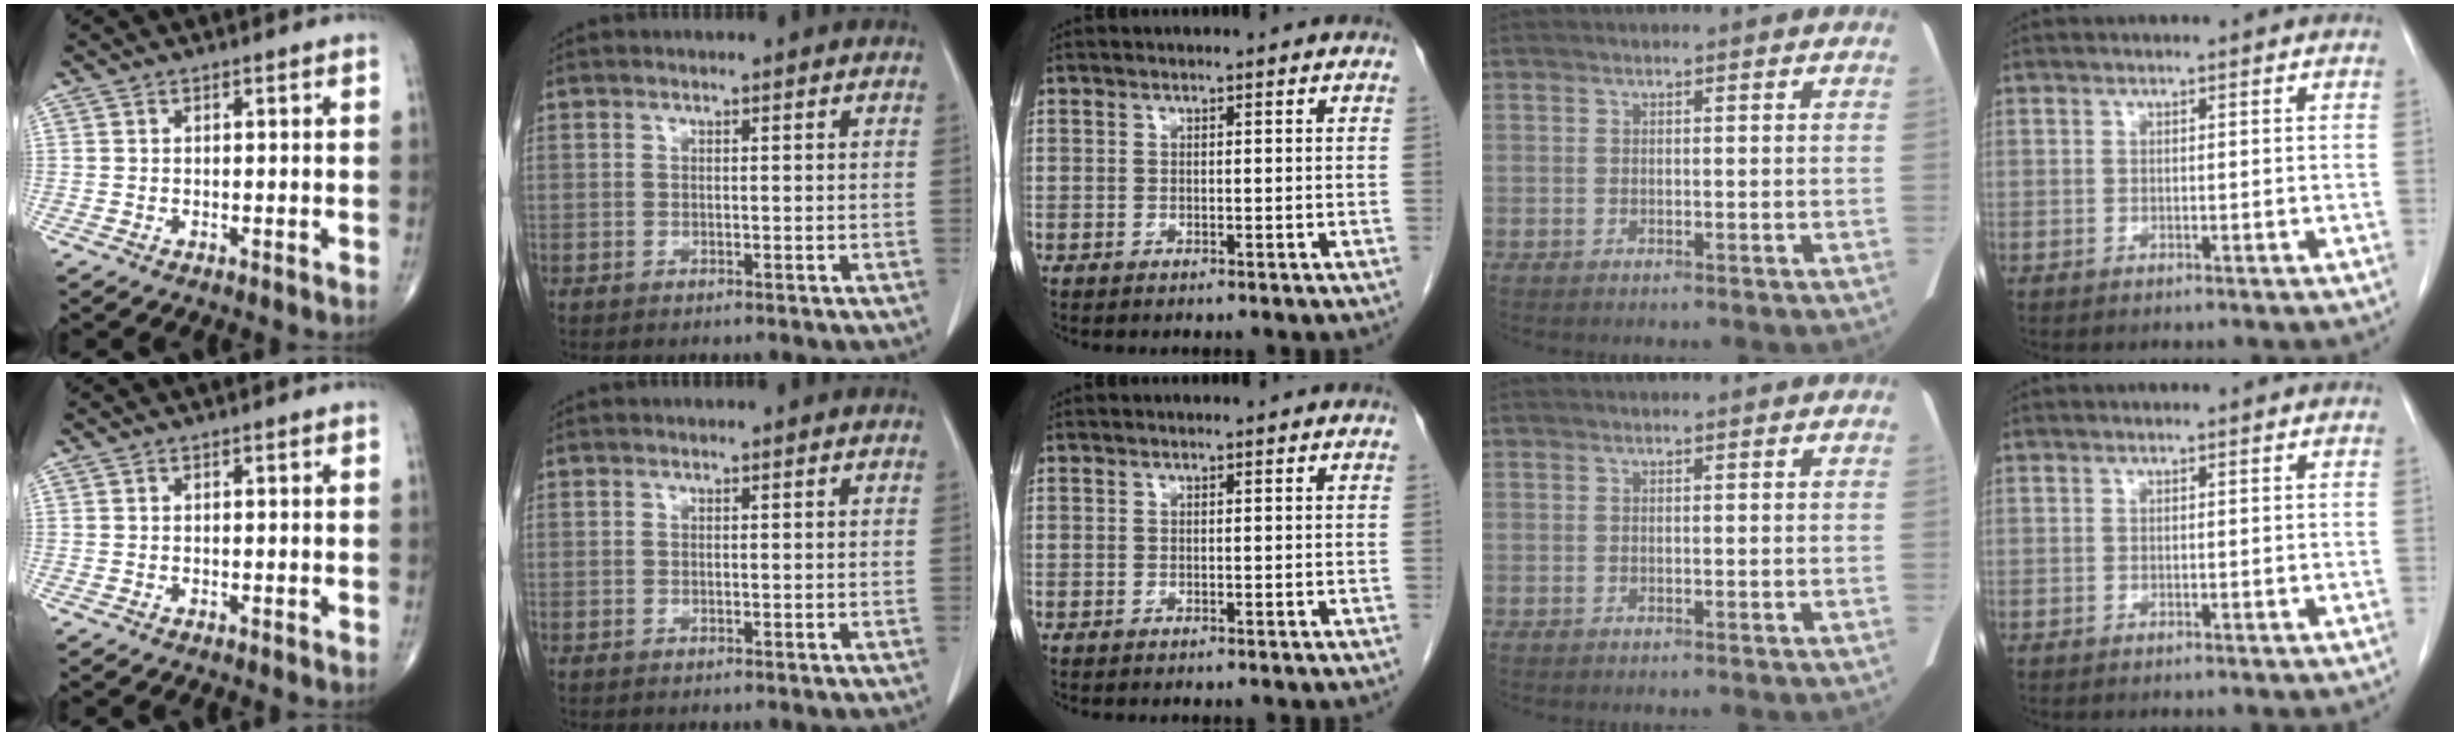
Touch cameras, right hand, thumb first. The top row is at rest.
{}